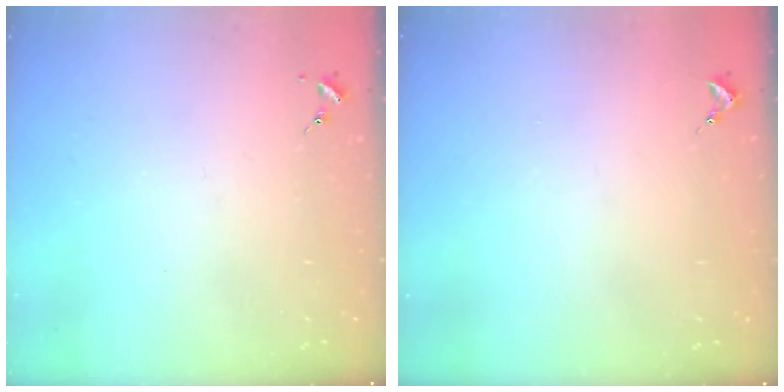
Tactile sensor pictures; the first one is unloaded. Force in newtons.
{"total": 0.9, "press": 0.9, "slide": 0.1}